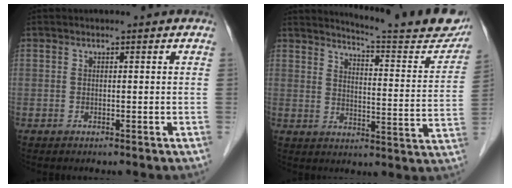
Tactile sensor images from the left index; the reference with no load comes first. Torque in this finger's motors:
{"motor_torque": [0.87, -1.00, 0.32, 0.06]}